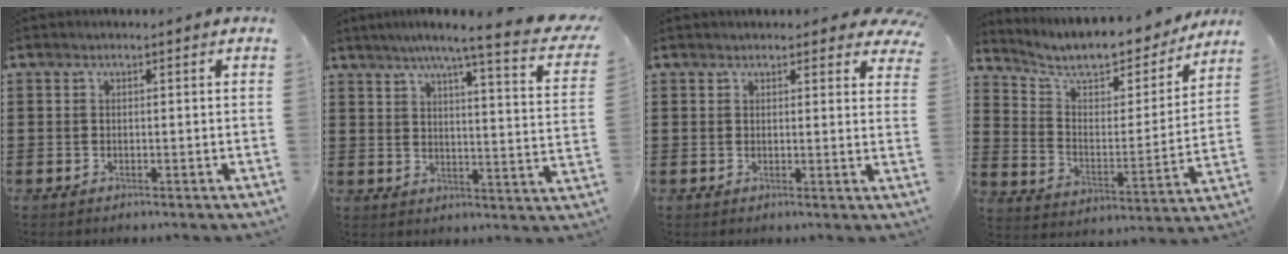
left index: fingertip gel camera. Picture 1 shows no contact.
{"total": 7.0, "force": [5.4, -0.6, 4.3], "torque": [-0.090, -0.042, 0.082]}
{"total": 2.9, "force": [2.7, 1.0, 0.6], "torque": [-0.003, -0.009, 0.048]}
{"total": 9.2, "force": [8.2, 1.8, 3.7], "torque": [-0.094, -0.060, 0.136]}